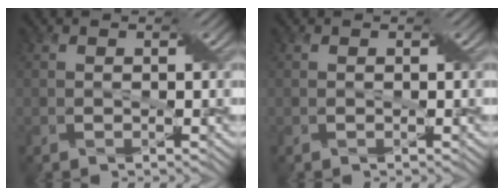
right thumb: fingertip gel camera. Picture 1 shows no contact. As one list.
[{"total": 0.0}]